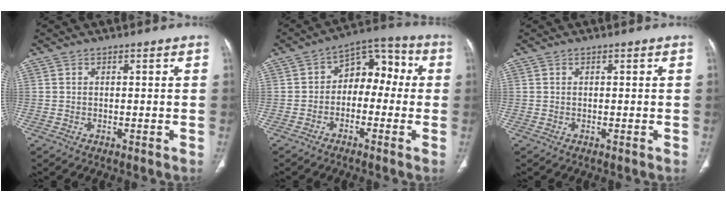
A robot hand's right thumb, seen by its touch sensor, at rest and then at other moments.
{"total": 9.4, "force": [-0.7, 6.6, 6.7], "torque": [-0.054, 0.047, -0.028]}
{"total": 0.0}